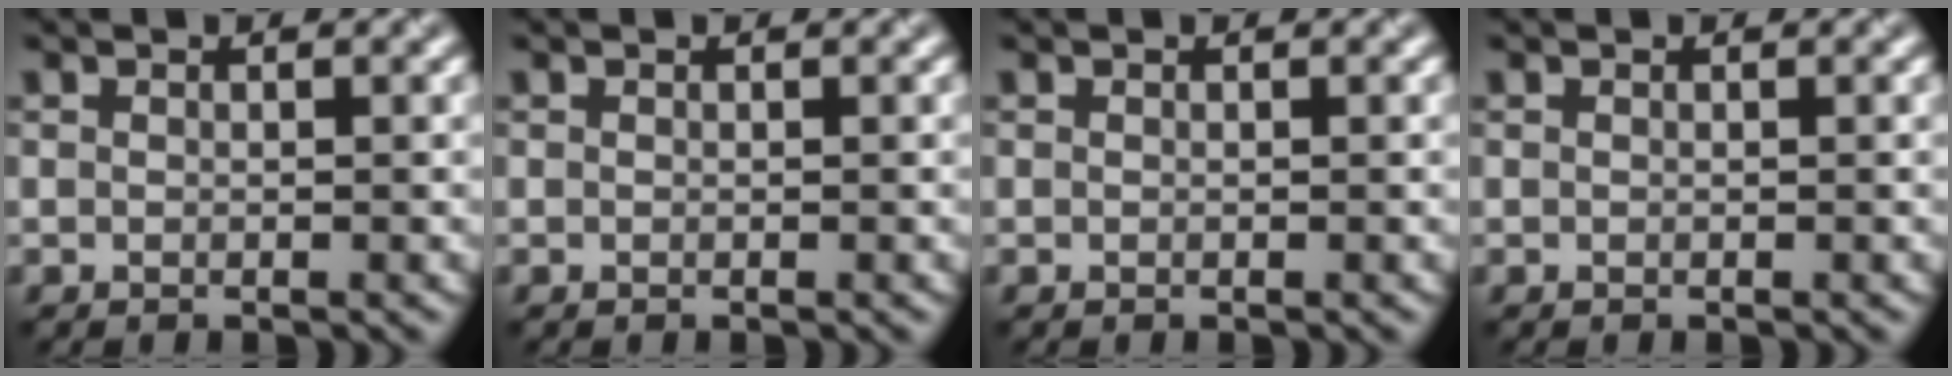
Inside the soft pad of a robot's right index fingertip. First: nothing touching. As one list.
[{"total": 0.0}, {"total": 0.0}, {"total": 0.0}]